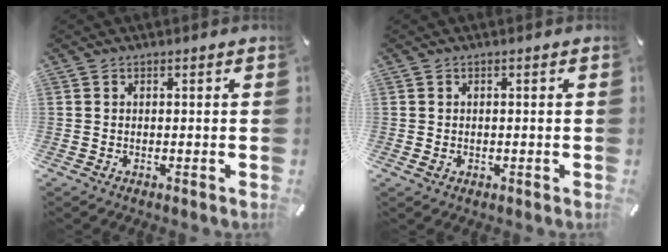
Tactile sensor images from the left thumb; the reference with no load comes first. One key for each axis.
{"total": 0.9, "fx": -0.1, "fy": 0.8, "fz": 0.5, "tx": -0.010, "ty": 0.004, "tz": -0.002}